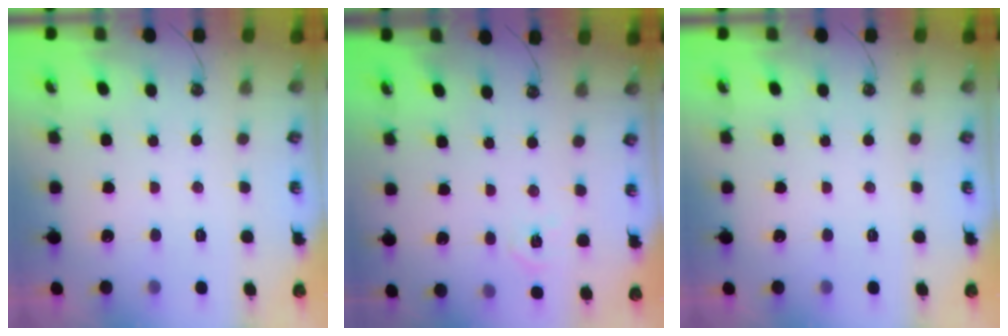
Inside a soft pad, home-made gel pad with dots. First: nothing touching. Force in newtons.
{"total": 4.1, "press": 4.1, "slide": 0.3}
{"total": 0.0}